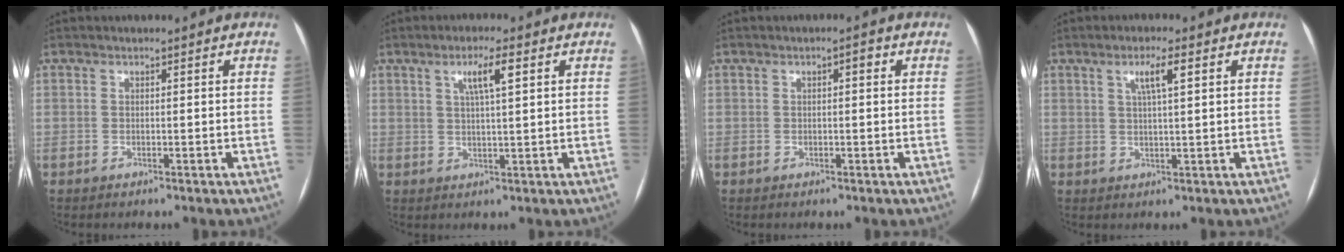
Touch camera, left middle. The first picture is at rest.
{"total": 4.5, "force": [1.9, 0.3, 4.1], "torque": [-0.074, 0.005, 0.034]}
{"total": 1.1, "force": [0.3, 0.3, 1.0], "torque": [-0.010, 0.006, 0.002]}
{"total": 3.8, "force": [1.6, 0.2, 3.5], "torque": [-0.063, 0.004, 0.029]}